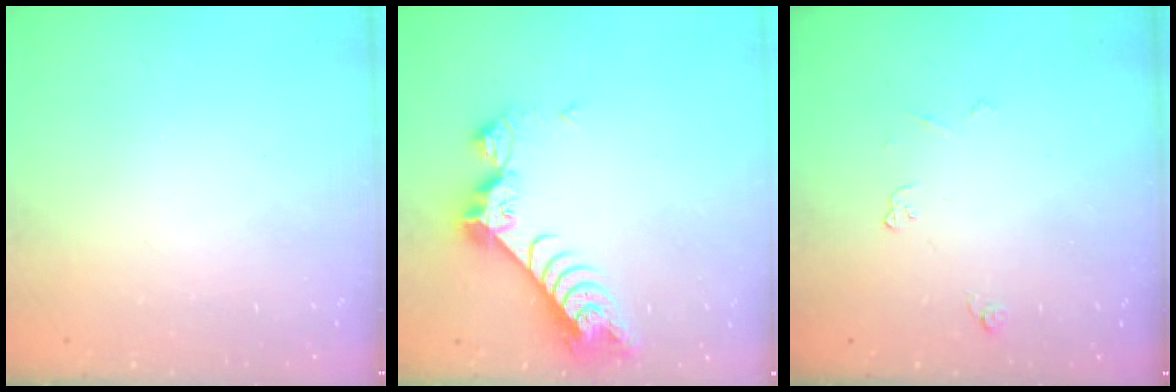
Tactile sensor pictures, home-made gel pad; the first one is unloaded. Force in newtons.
{"total": 9.4, "press": 9.4, "slide": 0.9}
{"total": 3.4, "press": 3.4, "slide": 0.6}